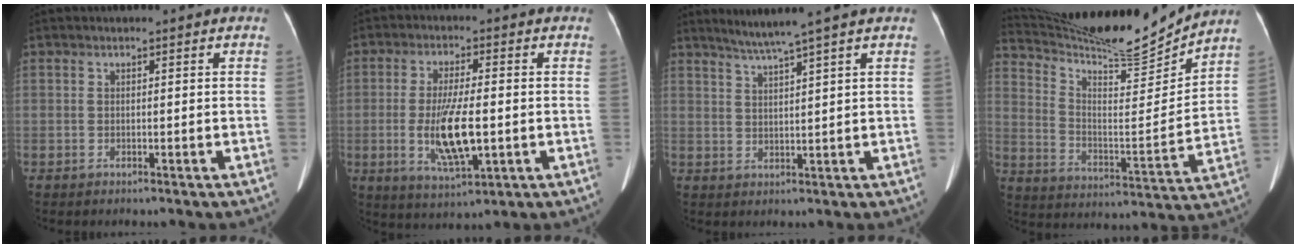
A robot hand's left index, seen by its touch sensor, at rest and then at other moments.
{"total": 9.2, "force": [-1.5, 1.9, 8.9], "torque": [-0.175, -0.016, -0.023]}
{"total": 5.0, "force": [4.0, -1.7, 2.6], "torque": [-0.048, -0.001, 0.075]}
{"total": 18.5, "force": [17.7, 0.3, 5.6], "torque": [-0.115, -0.035, 0.280]}